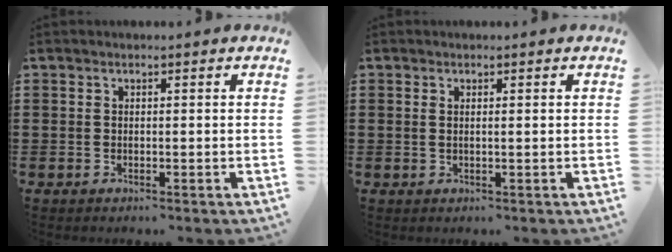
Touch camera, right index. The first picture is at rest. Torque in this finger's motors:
{"motor_torque": [-0.27, 0.33, -0.06, -0.01]}